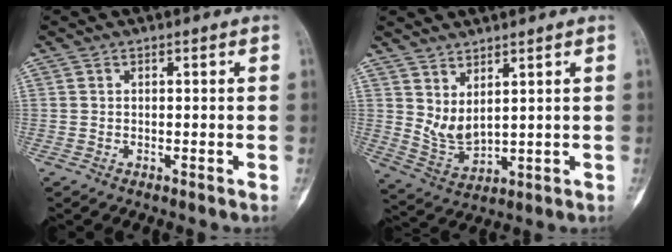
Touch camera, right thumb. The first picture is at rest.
{"total": 6.1, "force": [3.2, 2.4, 4.6], "torque": [-0.089, -0.036, 0.076]}